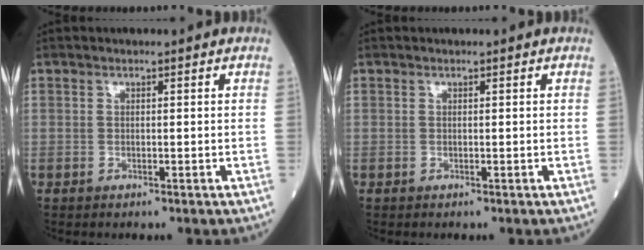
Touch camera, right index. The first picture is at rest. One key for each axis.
{"total": 0.0}